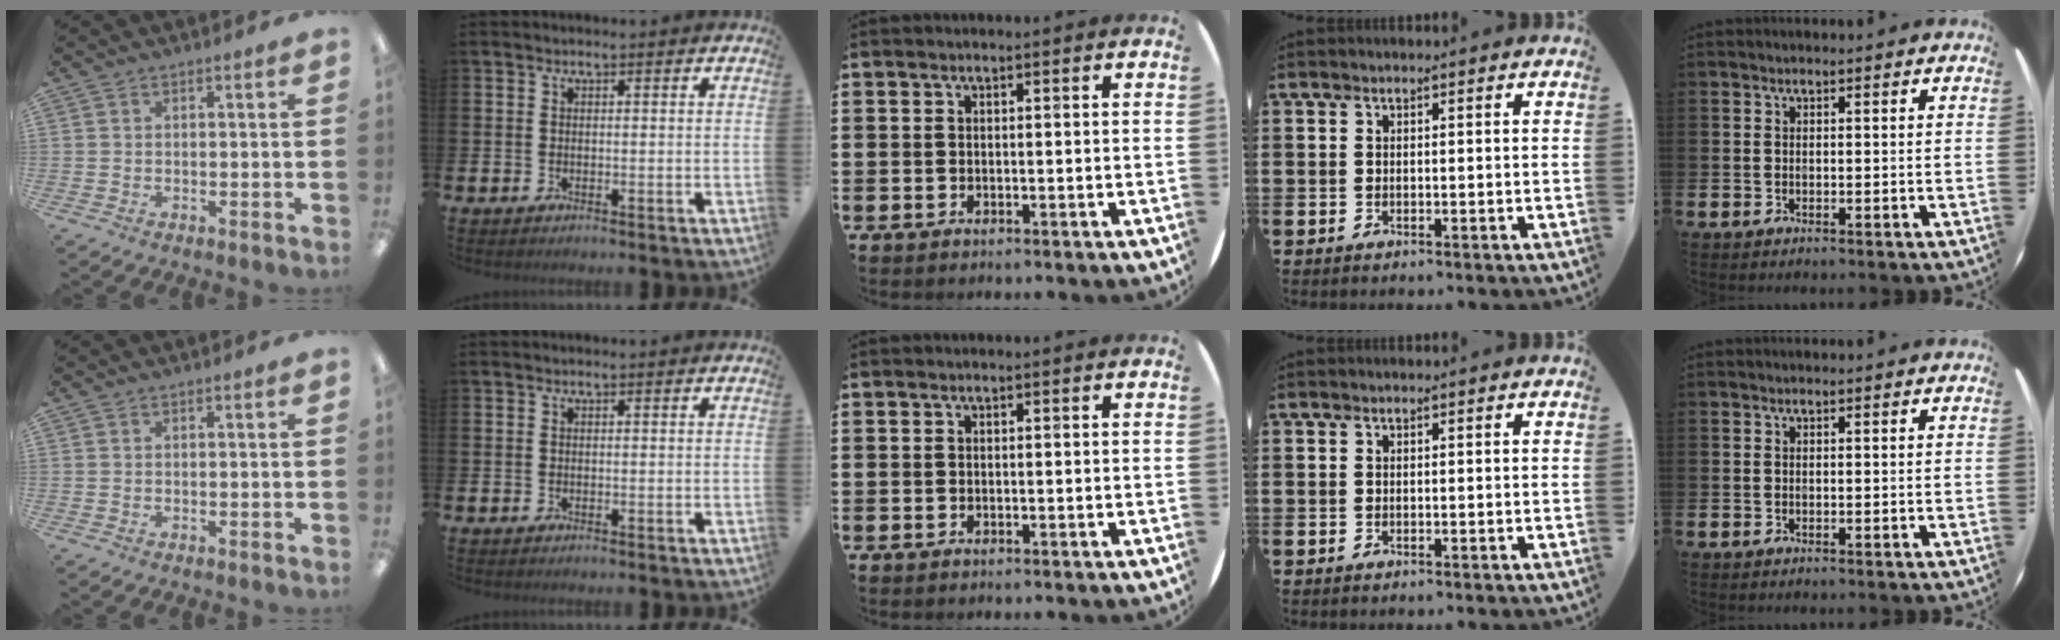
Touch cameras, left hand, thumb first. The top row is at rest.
{}